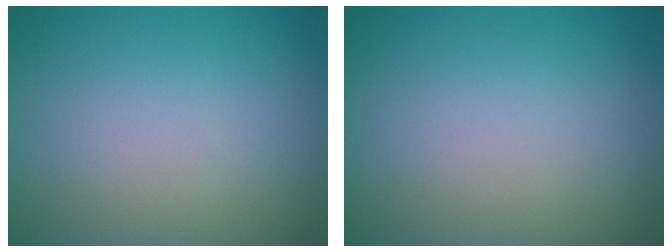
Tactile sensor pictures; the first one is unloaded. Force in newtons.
{"total": 0.0}